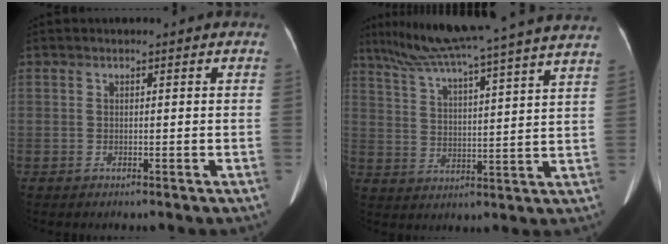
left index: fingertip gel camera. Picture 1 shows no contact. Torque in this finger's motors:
{"motor_torque": [0.33, -0.61, 0.12, 0.15]}